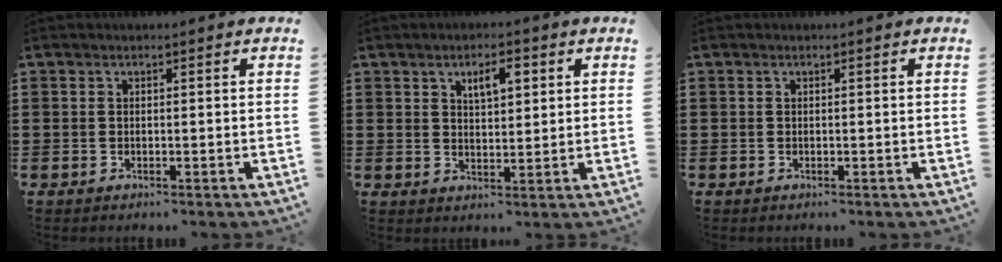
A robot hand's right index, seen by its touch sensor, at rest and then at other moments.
{"total": 3.9, "force": [1.7, 1.6, 3.1], "torque": [-0.049, 0.001, 0.025]}
{"total": 0.0}